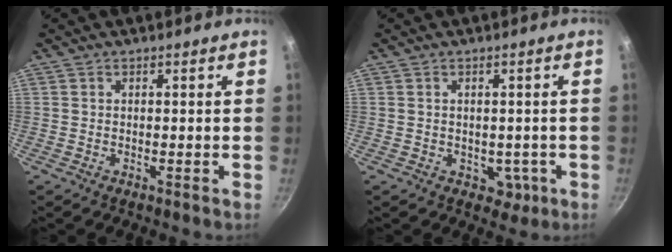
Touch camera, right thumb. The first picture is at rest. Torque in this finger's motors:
{"motor_torque": [-0.27, 0.00, -0.23, 0.08, 0.07]}